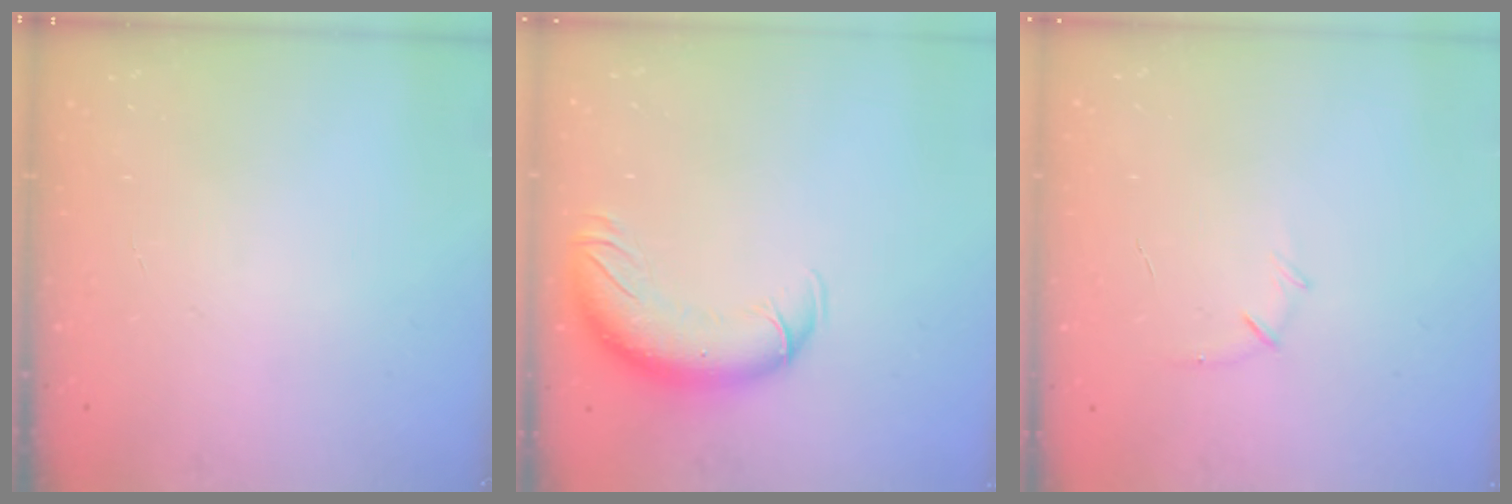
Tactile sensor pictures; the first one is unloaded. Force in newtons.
{"total": 12.4, "press": 11.9, "slide": 3.6}
{"total": 5.4, "press": 5.3, "slide": 1.4}